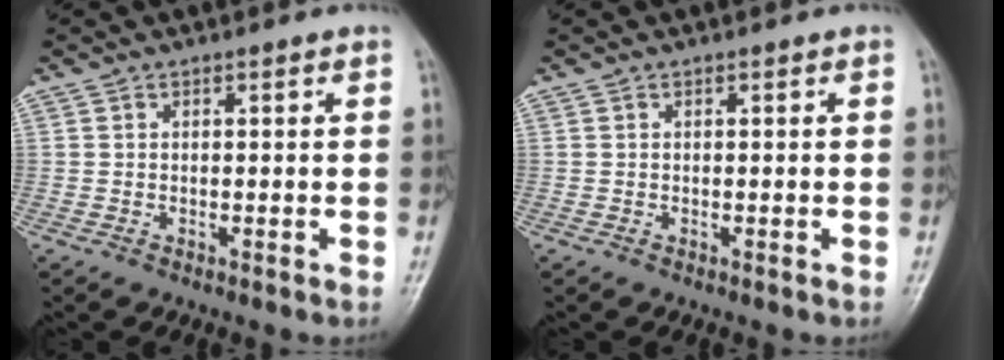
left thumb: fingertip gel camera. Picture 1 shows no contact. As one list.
[{"total": 0.0}]